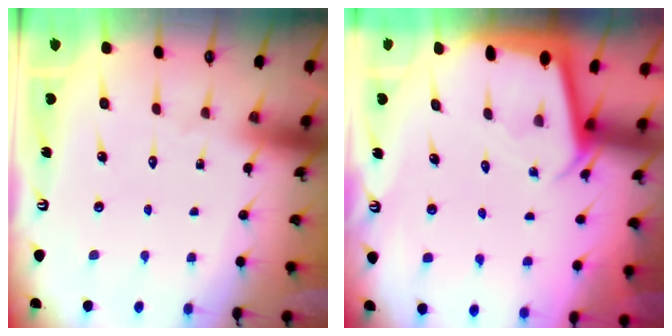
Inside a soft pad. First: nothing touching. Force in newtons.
{"total": 2.0, "press": 2.0, "slide": 0.1}